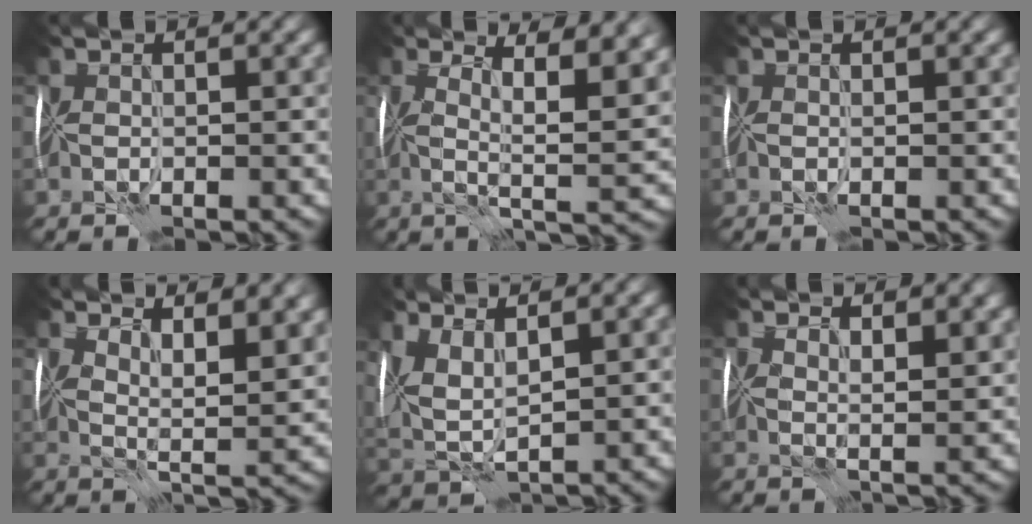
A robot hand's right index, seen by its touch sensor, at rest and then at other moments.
{"total": 9.1, "force": [2.9, 2.3, 8.3], "torque": [-0.105, 0.002, 0.040]}
{"total": 0.0}
{"total": 6.9, "force": [4.7, 2.0, 4.6], "torque": [-0.063, 0.001, 0.073]}
{"total": 4.1, "force": [2.3, 1.7, 3.0], "torque": [-0.078, 0.004, 0.049]}
{"total": 3.3, "force": [2.8, 0.5, 1.7], "torque": [-0.023, 0.004, 0.044]}